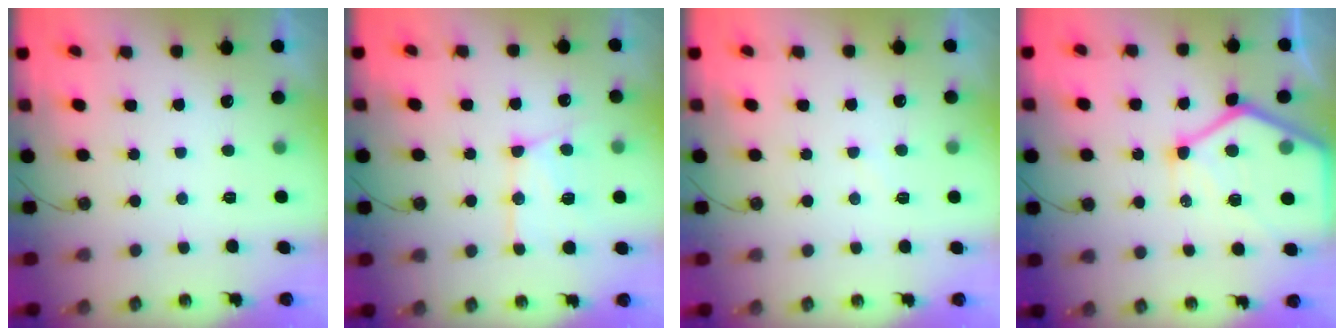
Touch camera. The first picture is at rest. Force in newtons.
{"total": 13.5, "press": 13.4, "slide": 1.6}
{"total": 3.9, "press": 3.8, "slide": 0.5}
{"total": 19.8, "press": 19.7, "slide": 2.2}